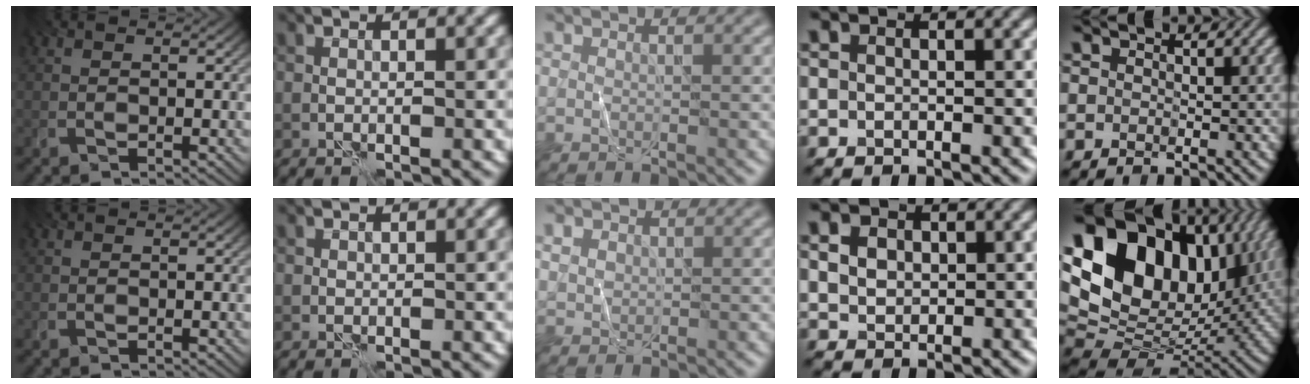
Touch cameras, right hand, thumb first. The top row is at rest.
{"middle": {"total": 1.5, "force": [0.7, 1.2, 0.6], "torque": [-0.014, 0.001, 0.016]}, "ring": {"total": 2.7, "force": [1.2, 2.0, 1.3], "torque": [-0.033, 0.008, 0.021]}, "little": {"total": 18.8, "force": [6.5, 12.9, 12.1], "torque": [-0.256, 0.041, 0.119]}}